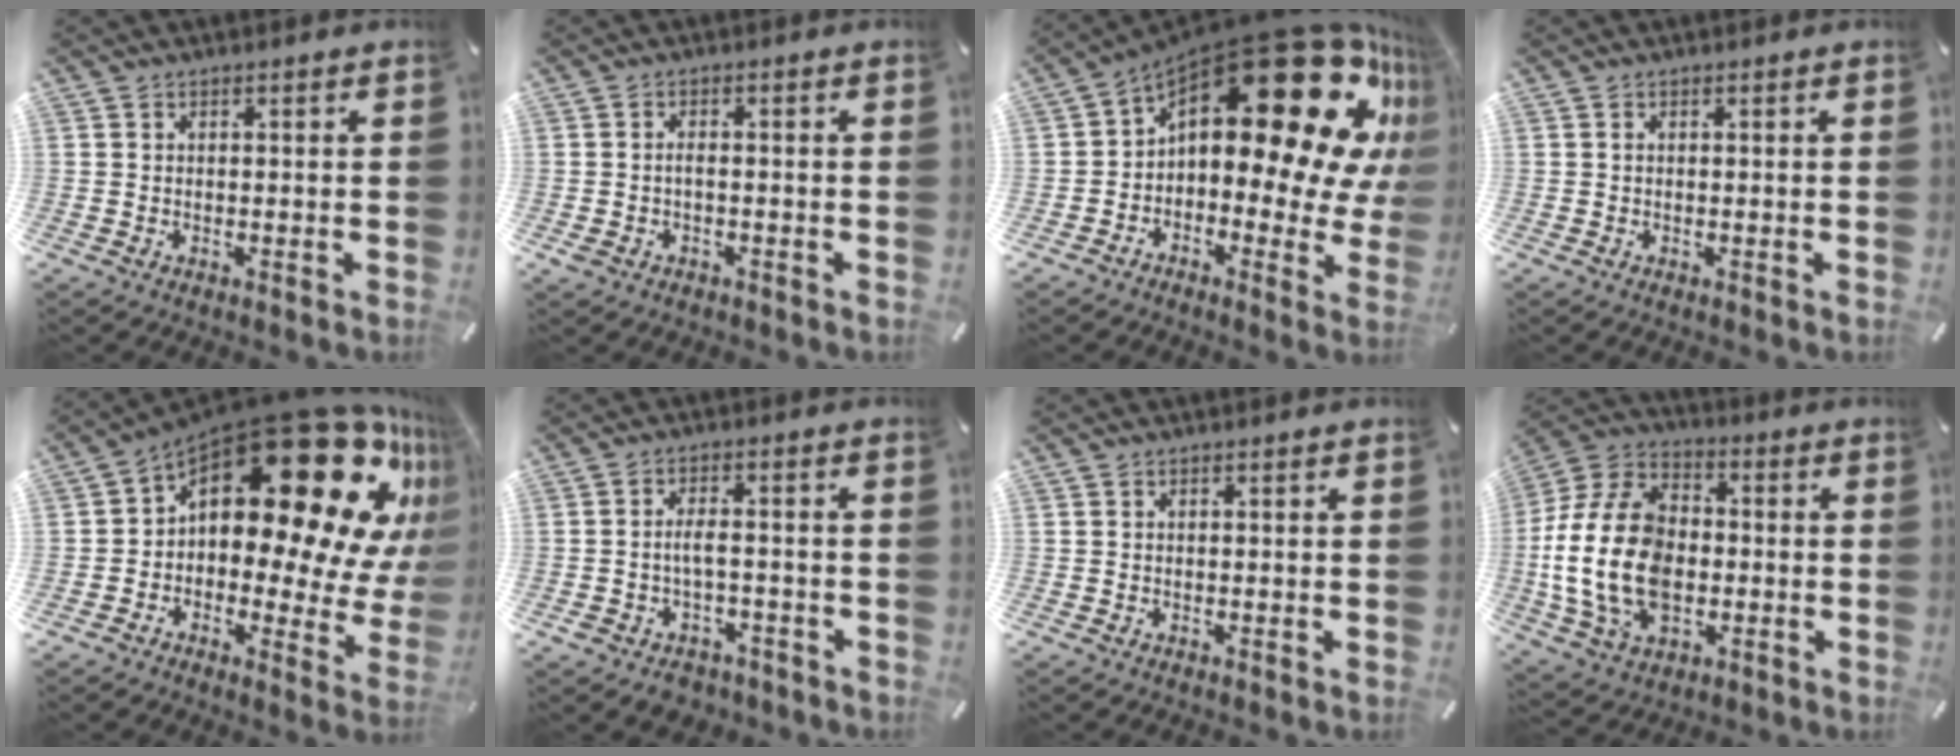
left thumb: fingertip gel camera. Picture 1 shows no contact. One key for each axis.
{"total": 2.3, "fx": -0.9, "fy": 1.3, "fz": 1.7, "tx": -0.039, "ty": 0.001, "tz": -0.020}
{"total": 30.6, "fx": 12.5, "fy": 13.9, "fz": 24.2, "tx": -0.337, "ty": -0.107, "tz": 0.223}
{"total": 0.0}
{"total": 29.6, "fx": 13.3, "fy": 13.9, "fz": 22.5, "tx": -0.321, "ty": -0.121, "tz": 0.235}
{"total": 4.4, "fx": -1.7, "fy": 2.7, "fz": 3.0, "tx": -0.061, "ty": 0.010, "tz": -0.035}
{"total": 0.0}
{"total": 19.4, "fx": -2.6, "fy": 14.0, "fz": 13.2, "tx": -0.299, "ty": 0.012, "tz": -0.050}